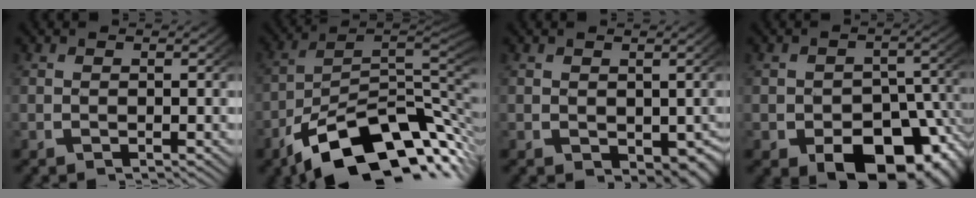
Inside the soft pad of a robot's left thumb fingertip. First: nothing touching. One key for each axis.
{"total": 18.7, "fx": -6.9, "fy": 11.4, "fz": 13.2, "tx": -0.214, "ty": -0.055, "tz": -0.086}
{"total": 3.1, "fx": -0.2, "fy": 2.2, "fz": 2.2, "tx": -0.024, "ty": -0.021, "tz": 0.017}
{"total": 10.1, "fx": -3.9, "fy": 6.4, "fz": 6.8, "tx": -0.106, "ty": -0.049, "tz": -0.035}